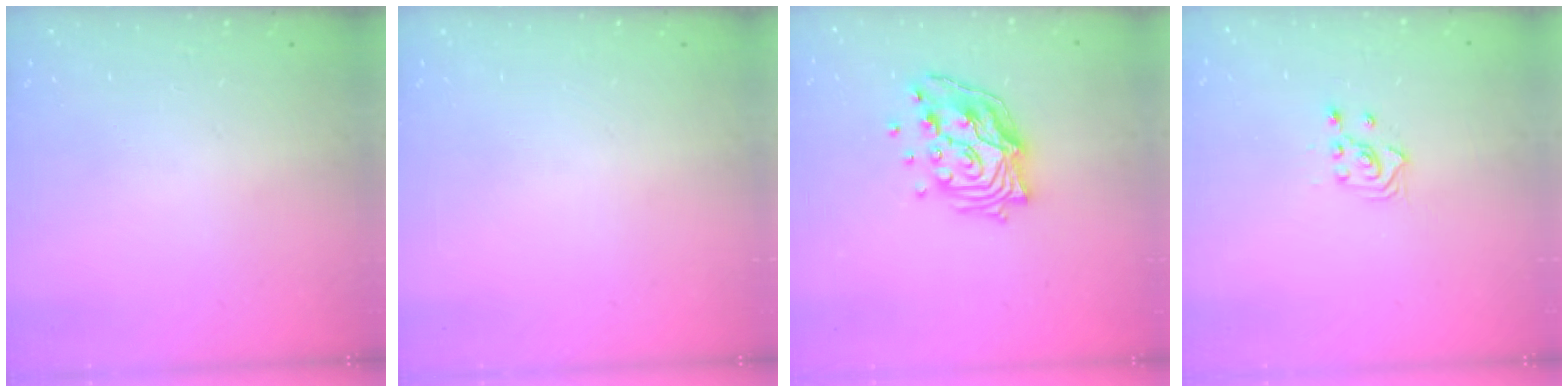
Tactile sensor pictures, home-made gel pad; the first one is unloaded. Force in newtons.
{"total": 0.0}
{"total": 14.9, "press": 14.8, "slide": 1.4}
{"total": 2.9, "press": 2.9, "slide": 0.2}